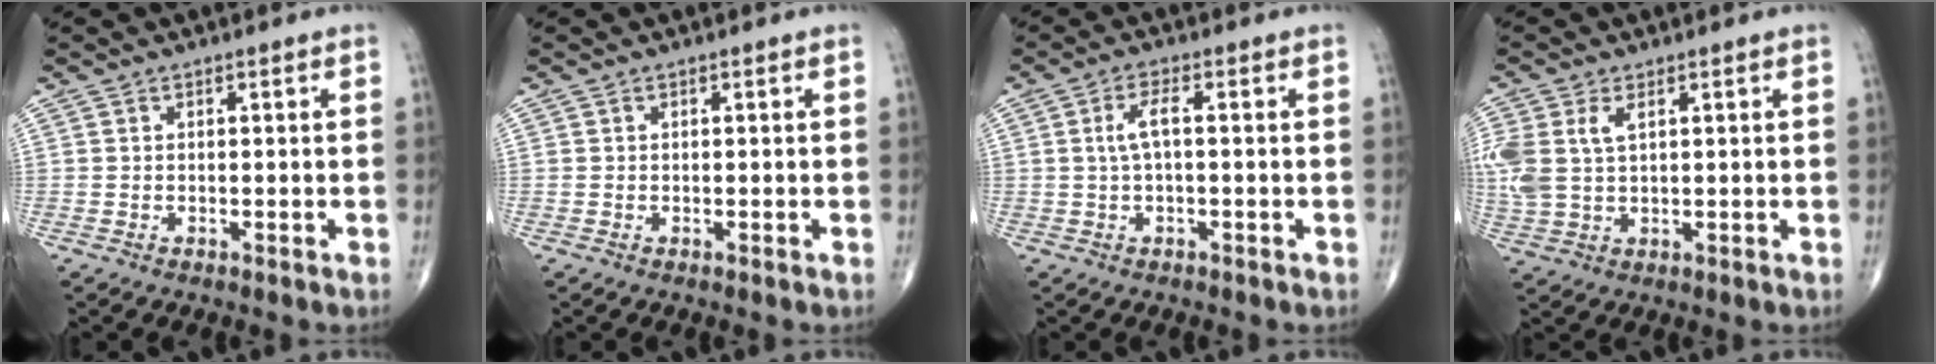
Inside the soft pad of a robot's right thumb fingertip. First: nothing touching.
{"total": 0.0}
{"total": 3.6, "force": [0.2, 1.0, 3.4], "torque": [-0.082, 0.011, 0.002]}
{"total": 8.9, "force": [2.3, 5.2, 6.8], "torque": [-0.176, 0.008, 0.055]}